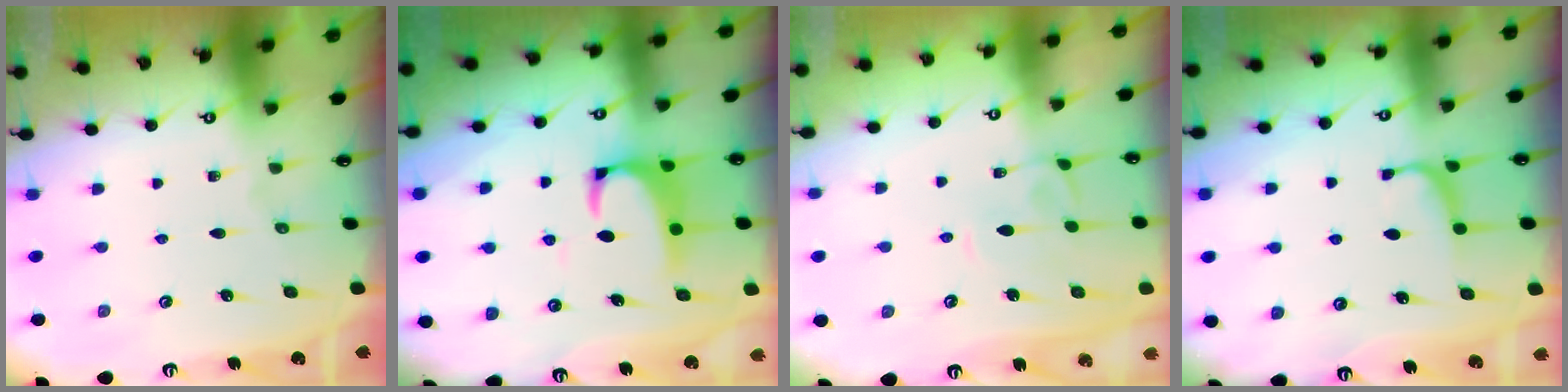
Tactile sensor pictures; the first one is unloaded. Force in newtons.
{"total": 2.1, "press": 1.9, "slide": 0.9}
{"total": 2.1, "press": 2.1, "slide": 0.3}
{"total": 1.0, "press": 0.9, "slide": 0.5}